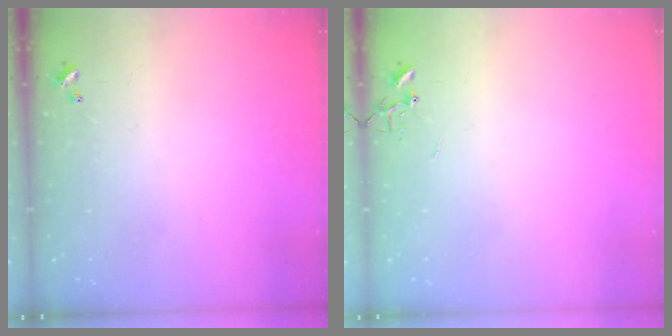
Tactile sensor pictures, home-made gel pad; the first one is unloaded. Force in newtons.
{"total": 0.0}